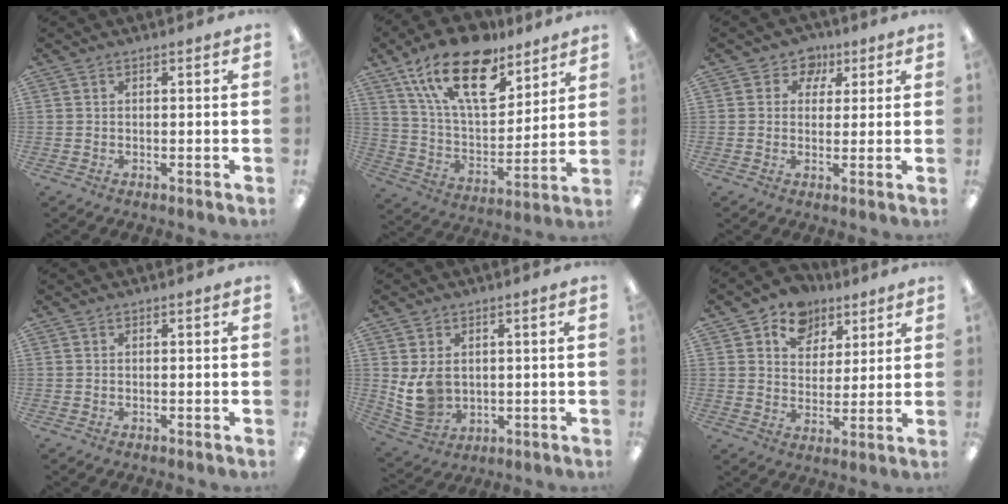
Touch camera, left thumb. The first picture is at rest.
{"total": 21.6, "force": [14.1, 9.8, 13.2], "torque": [-0.244, -0.072, 0.248]}
{"total": 5.0, "force": [2.4, 4.2, 1.3], "torque": [-0.019, -0.008, 0.039]}
{"total": 0.0}
{"total": 8.4, "force": [1.4, 6.7, 4.8], "torque": [-0.113, -0.001, 0.028]}
{"total": 10.4, "force": [6.6, 7.5, 2.8], "torque": [-0.044, -0.040, 0.121]}